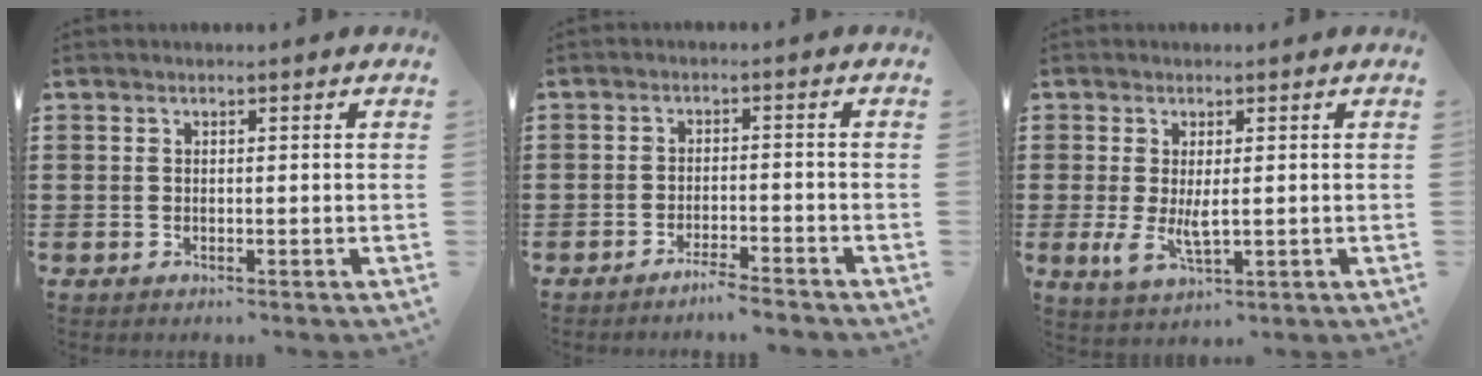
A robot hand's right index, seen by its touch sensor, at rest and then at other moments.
{"total": 2.9, "force": [-2.7, -0.1, 1.0], "torque": [-0.019, 0.003, -0.054]}
{"total": 4.3, "force": [-0.1, 1.7, 4.0], "torque": [-0.086, -0.011, -0.007]}